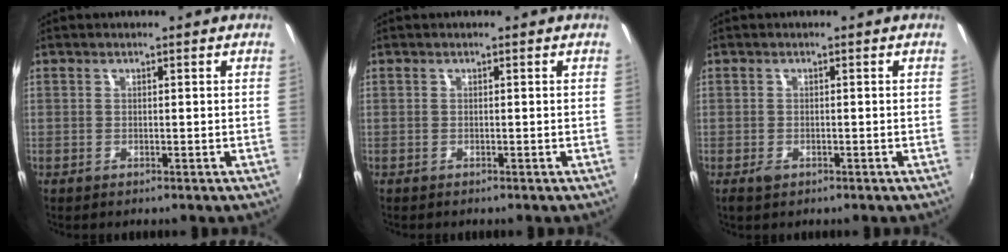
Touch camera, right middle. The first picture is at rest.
{"total": 0.0}
{"total": 1.6, "force": [-1.1, 0.8, 0.8], "torque": [-0.016, -0.004, -0.020]}